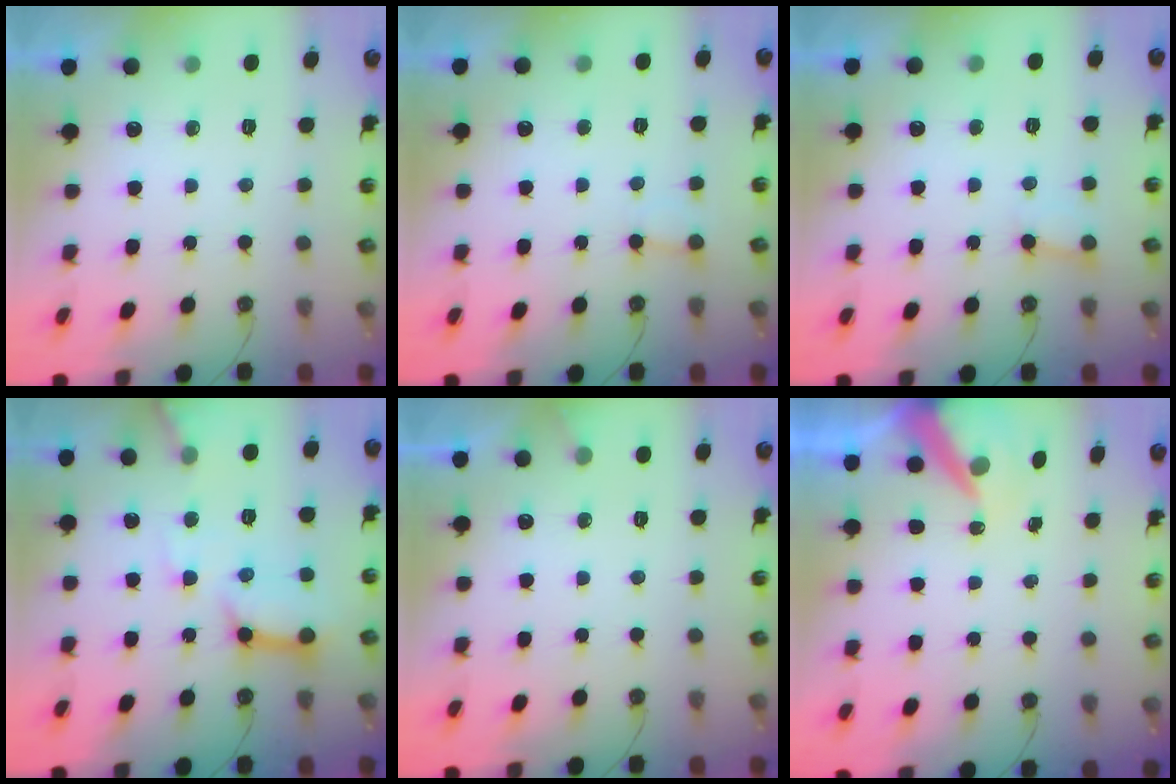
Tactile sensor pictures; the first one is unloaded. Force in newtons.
{"total": 2.8, "press": 2.8, "slide": 0.3}
{"total": 4.0, "press": 4.0, "slide": 0.4}
{"total": 12.1, "press": 12.1, "slide": 0.9}
{"total": 3.4, "press": 3.4, "slide": 0.2}
{"total": 8.3, "press": 8.3, "slide": 0.6}